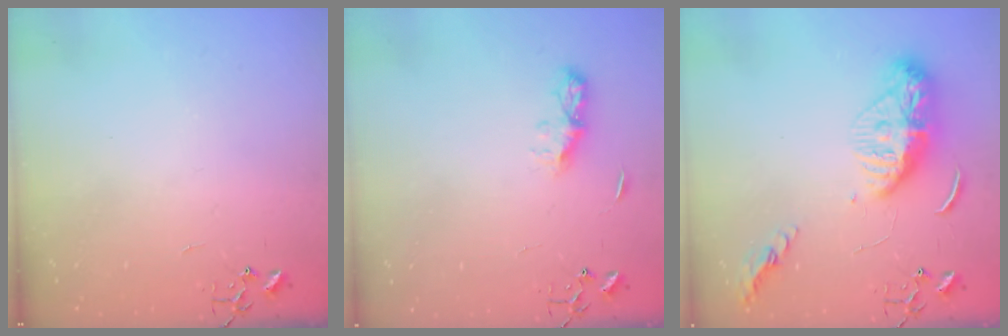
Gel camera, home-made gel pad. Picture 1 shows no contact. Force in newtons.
{"total": 6.4, "press": 6.3, "slide": 0.7}
{"total": 13.0, "press": 13.0, "slide": 1.2}